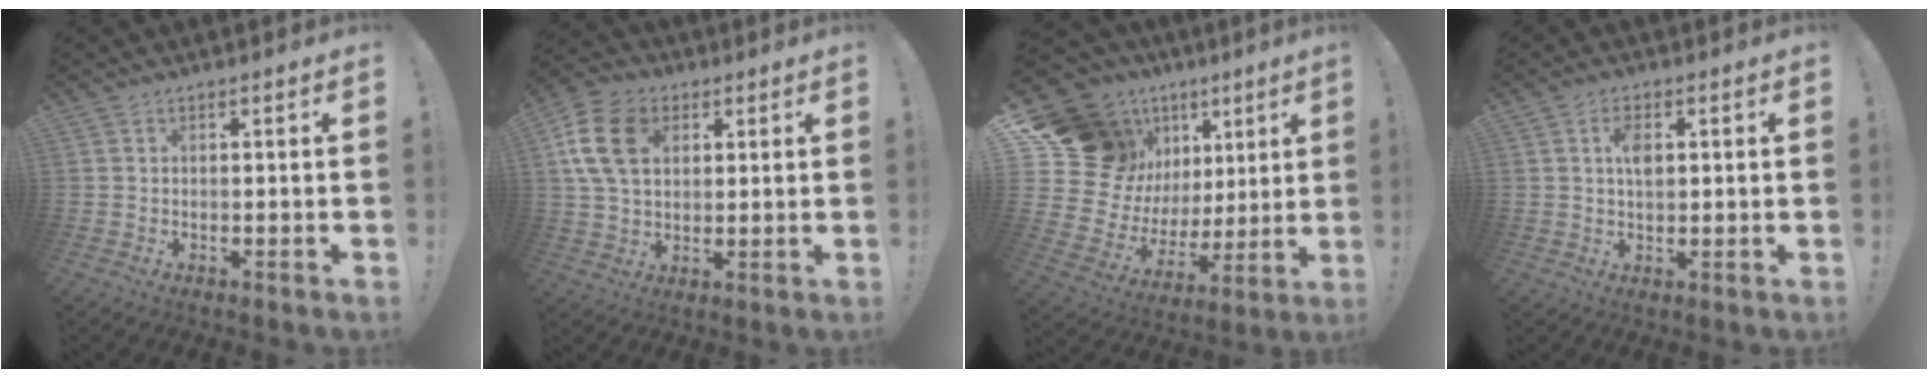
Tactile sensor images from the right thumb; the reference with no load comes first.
{"total": 15.1, "force": [4.4, 10.8, 9.6], "torque": [-0.182, 0.001, 0.086]}
{"total": 20.3, "force": [11.5, 14.2, 8.8], "torque": [-0.158, -0.084, 0.253]}
{"total": 4.9, "force": [1.1, 2.7, 4.0], "torque": [-0.063, 0.002, 0.015]}